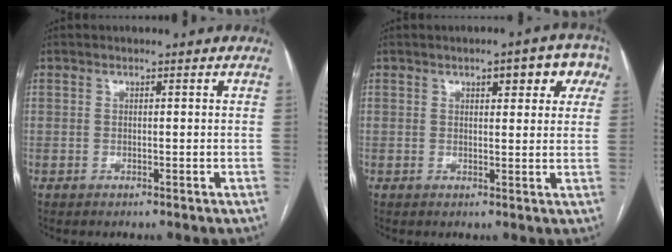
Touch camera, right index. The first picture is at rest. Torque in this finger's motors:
{"motor_torque": [0.58, 0.56, 0.08, 0.04]}